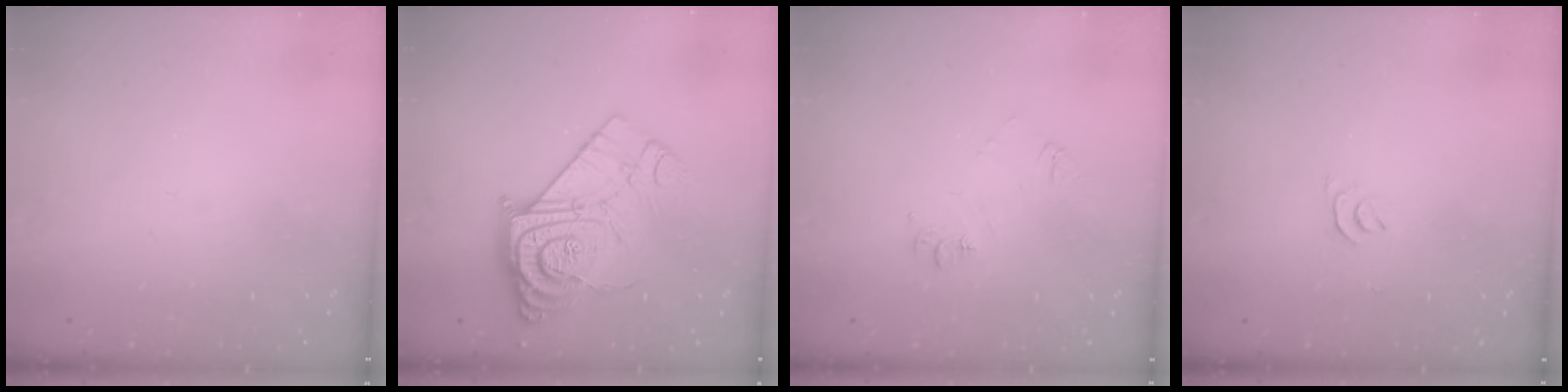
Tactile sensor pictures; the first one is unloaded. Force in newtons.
{"total": 14.9, "press": 14.8, "slide": 1.0}
{"total": 6.4, "press": 6.4, "slide": 0.7}
{"total": 3.3, "press": 3.2, "slide": 0.5}